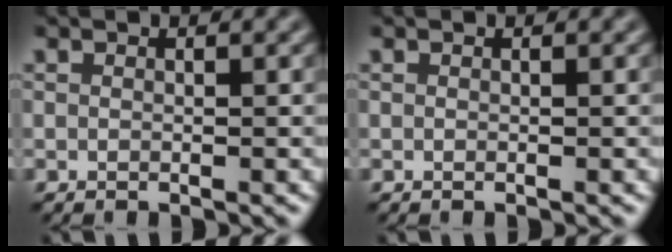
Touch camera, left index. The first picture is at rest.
{"total": 0.0}